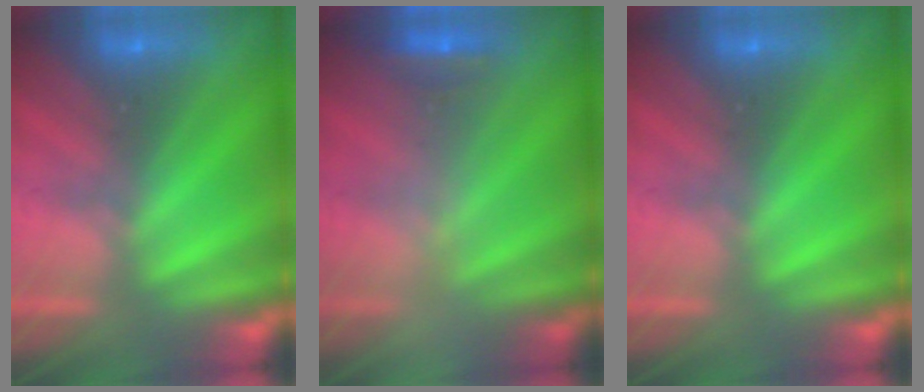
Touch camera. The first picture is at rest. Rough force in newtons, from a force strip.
{"total": 2.4}
{"total": 0.0}